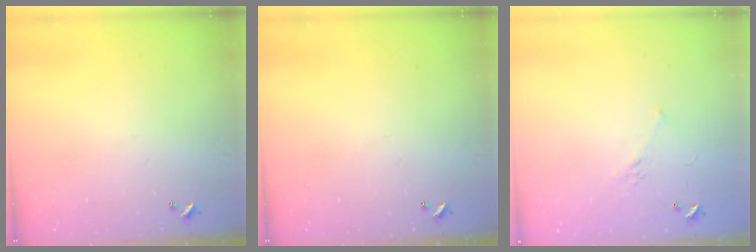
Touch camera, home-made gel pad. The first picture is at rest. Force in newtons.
{"total": 0.0}
{"total": 2.8, "press": 2.6, "slide": 1.1}